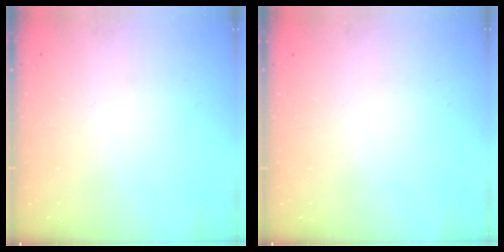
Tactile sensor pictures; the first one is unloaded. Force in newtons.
{"total": 0.0}